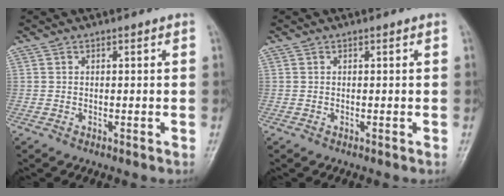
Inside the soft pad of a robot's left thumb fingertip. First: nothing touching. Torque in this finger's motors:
{"motor_torque": [0.00, 0.00, -0.09, 0.05, 0.00]}